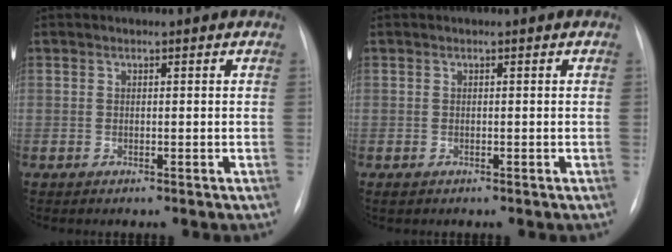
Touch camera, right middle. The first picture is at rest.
{"total": 0.8, "force": [-0.6, 0.5, 0.4], "torque": [-0.009, 0.000, -0.006]}